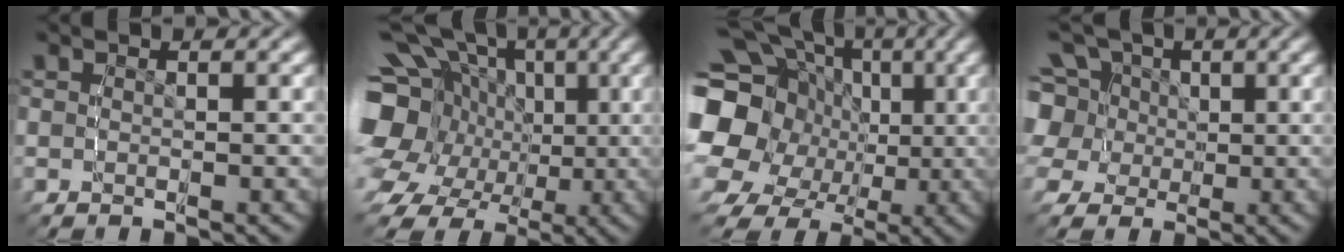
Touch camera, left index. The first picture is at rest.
{"total": 14.8, "force": [1.5, 12.3, 8.1], "torque": [-0.149, -0.032, 0.023]}
{"total": 14.4, "force": [1.3, 12.3, 7.5], "torque": [-0.148, -0.028, 0.020]}
{"total": 11.0, "force": [2.2, 9.5, 5.0], "torque": [-0.114, -0.022, 0.037]}